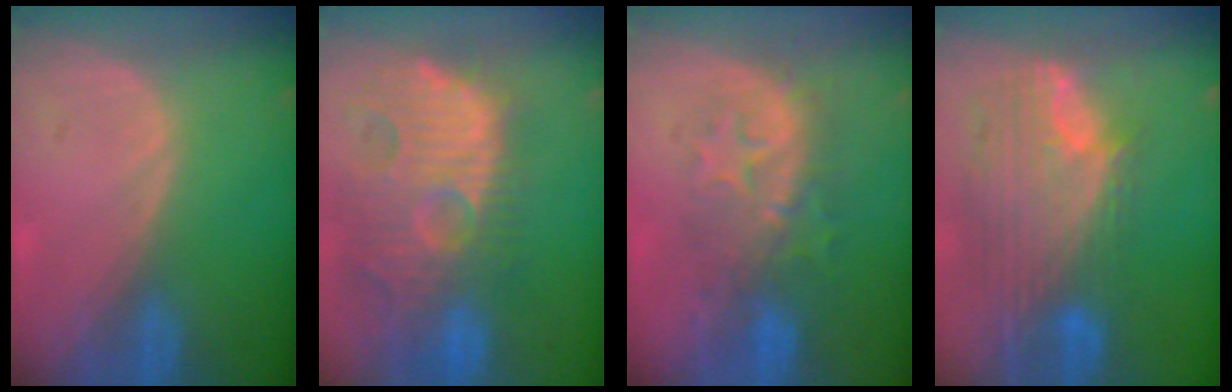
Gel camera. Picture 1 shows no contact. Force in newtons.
{"total": 14.4, "press": 12.5, "slide": 7.1}
{"total": 8.1, "press": 8.1, "slide": 0.8}
{"total": 12.0, "press": 10.1, "slide": 6.4}